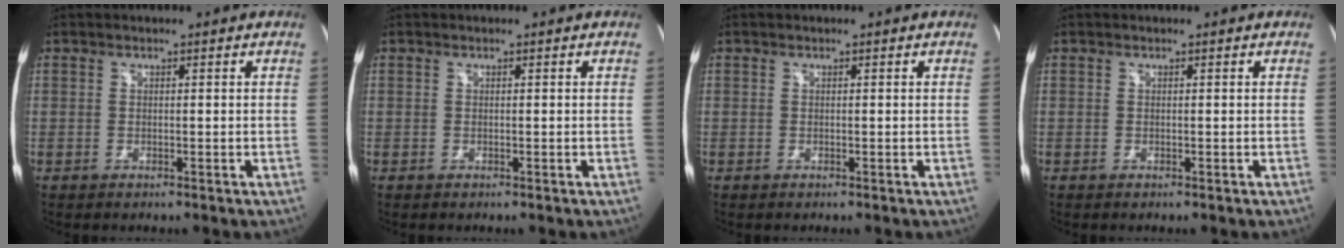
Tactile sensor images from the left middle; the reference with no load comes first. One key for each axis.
{"total": 0.0}
{"total": 0.0}
{"total": 0.0}